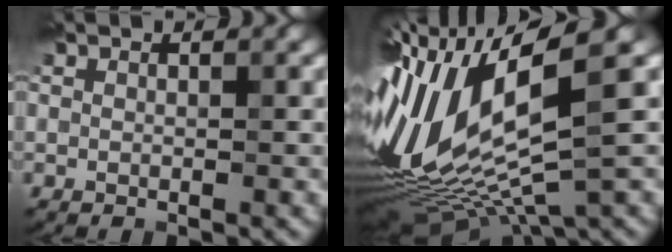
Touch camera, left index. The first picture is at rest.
{"total": 15.3, "force": [0.3, 4.2, 14.7], "torque": [-0.310, -0.009, 0.023]}